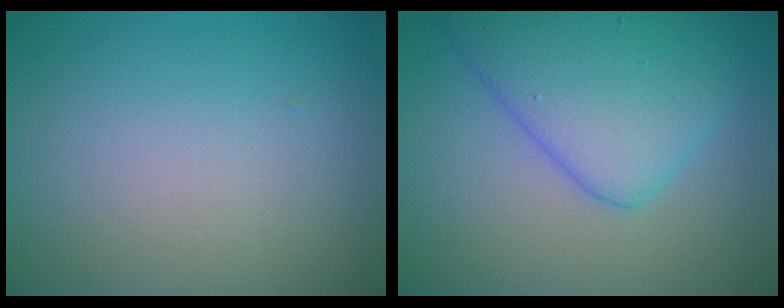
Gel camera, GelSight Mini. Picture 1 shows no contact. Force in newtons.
{"total": 6.8, "press": 6.8, "slide": 0.4}